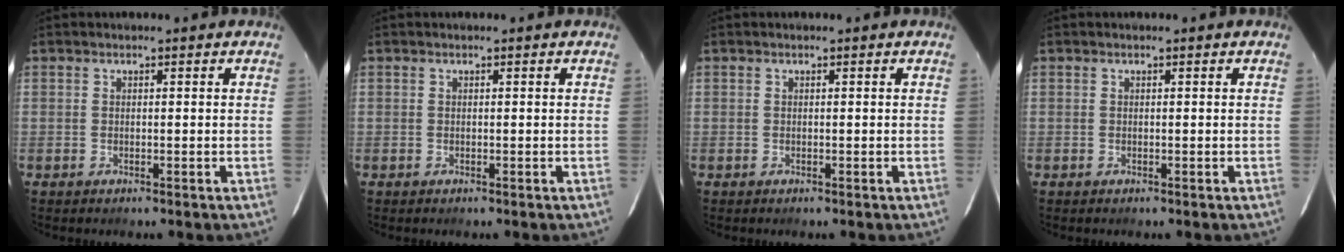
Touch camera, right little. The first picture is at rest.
{"total": 0.0}
{"total": 0.0}
{"total": 0.0}